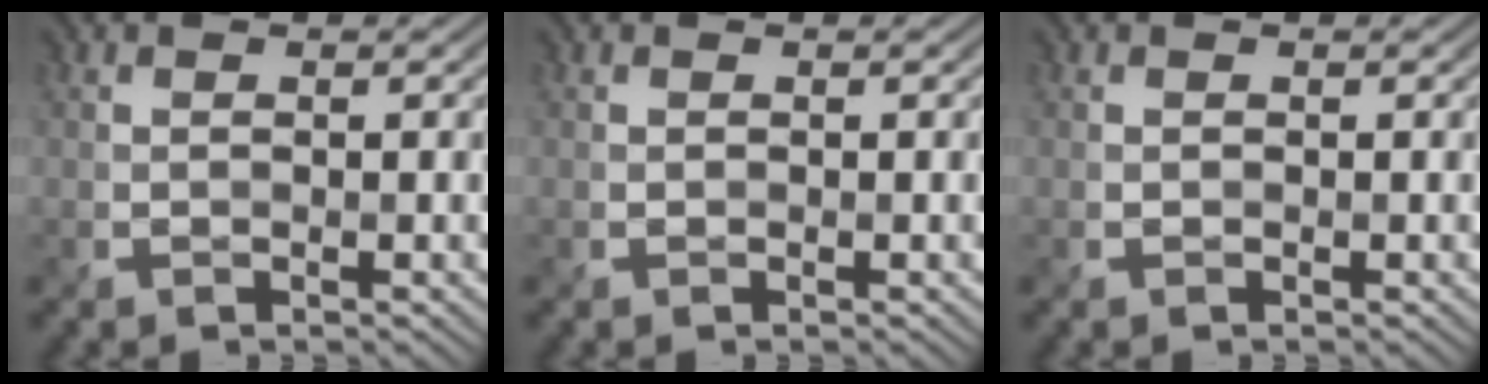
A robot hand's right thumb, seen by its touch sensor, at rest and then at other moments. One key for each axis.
{"total": 0.0}
{"total": 0.0}